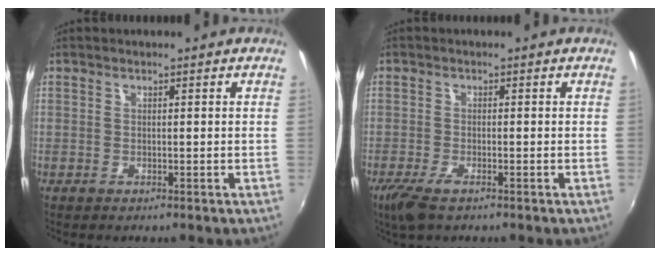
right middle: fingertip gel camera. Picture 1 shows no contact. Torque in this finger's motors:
{"motor_torque": [0.74, -0.74, 0.32, 0.07]}